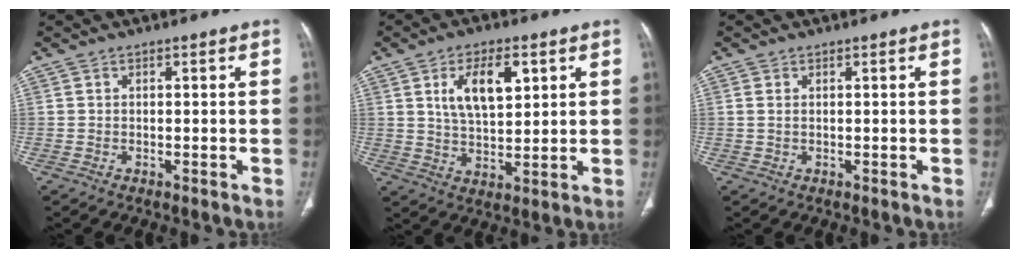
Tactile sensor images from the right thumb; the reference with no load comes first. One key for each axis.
{"total": 10.1, "fx": 3.7, "fy": 4.9, "fz": 8.0, "tx": -0.123, "ty": -0.013, "tz": 0.070}
{"total": 0.8, "fx": 0.3, "fy": 0.4, "fz": 0.7, "tx": -0.020, "ty": 0.006, "tz": 0.010}